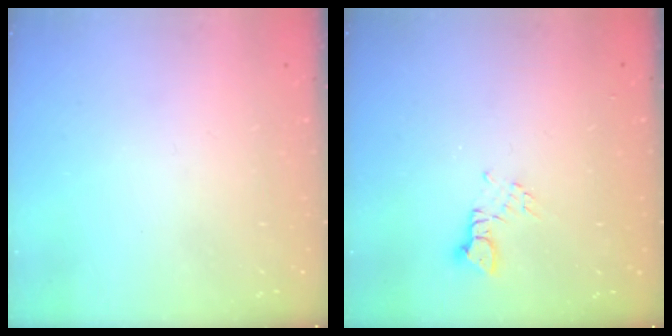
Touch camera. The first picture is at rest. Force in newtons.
{"total": 2.6, "press": 2.5, "slide": 0.4}